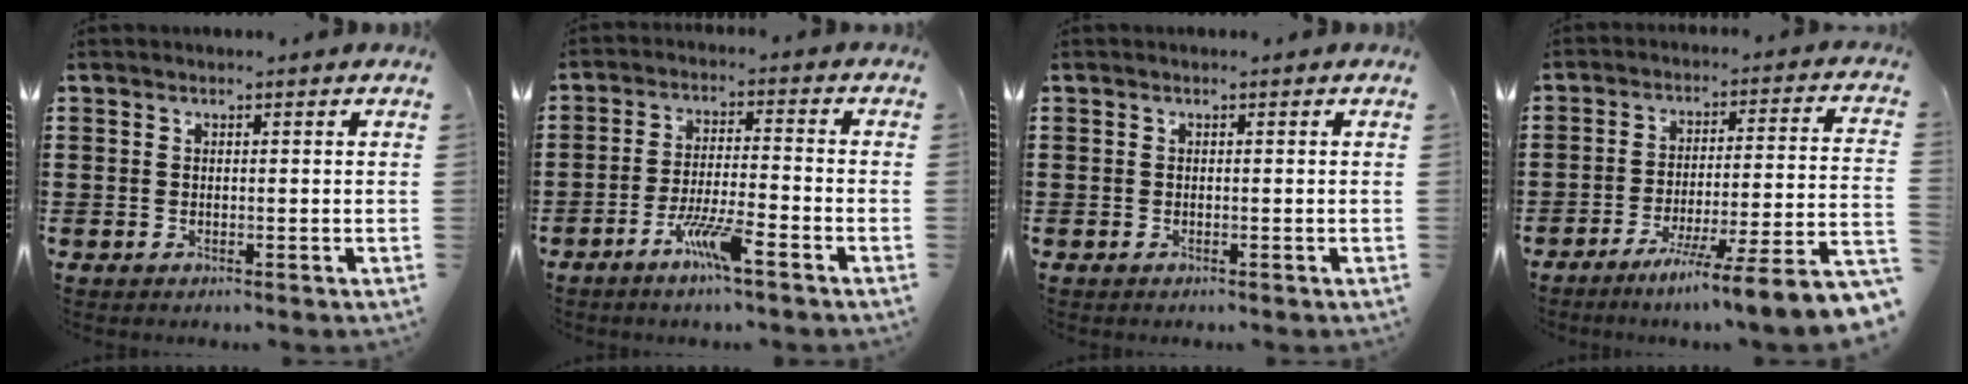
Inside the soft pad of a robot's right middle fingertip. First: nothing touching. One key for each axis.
{"total": 6.3, "fx": -4.0, "fy": 0.6, "fz": 4.9, "tx": -0.096, "ty": -0.005, "tz": -0.073}
{"total": 0.0}
{"total": 7.3, "fx": -5.3, "fy": -1.1, "fz": 4.9, "tx": -0.075, "ty": -0.026, "tz": -0.107}